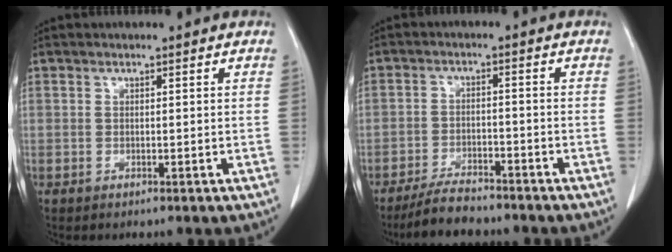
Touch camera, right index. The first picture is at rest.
{"total": 6.5, "force": [-5.8, 1.6, 2.4], "torque": [-0.047, -0.013, -0.101]}